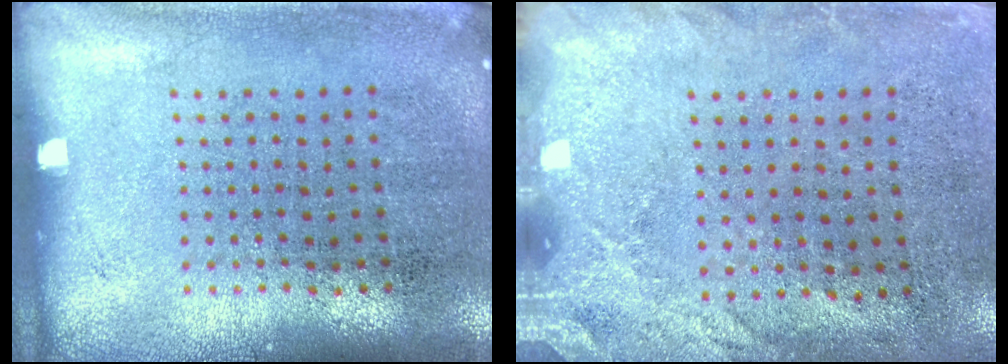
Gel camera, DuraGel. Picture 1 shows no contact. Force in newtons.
{"total": 2.7, "press": 2.1, "slide": 1.7}